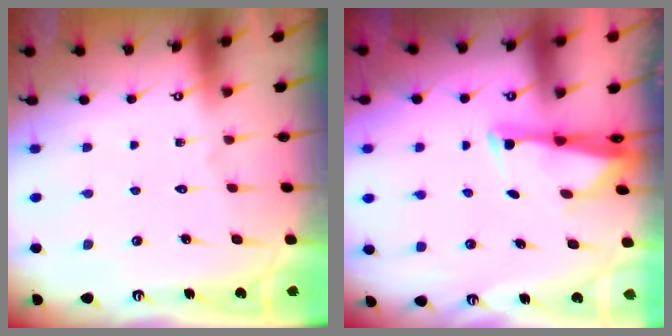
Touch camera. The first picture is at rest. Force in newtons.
{"total": 2.6, "press": 2.5, "slide": 0.7}